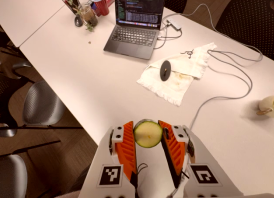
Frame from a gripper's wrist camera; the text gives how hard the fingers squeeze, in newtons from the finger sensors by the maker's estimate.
{"total": 10.5, "left": 10.2, "right": 10.8}